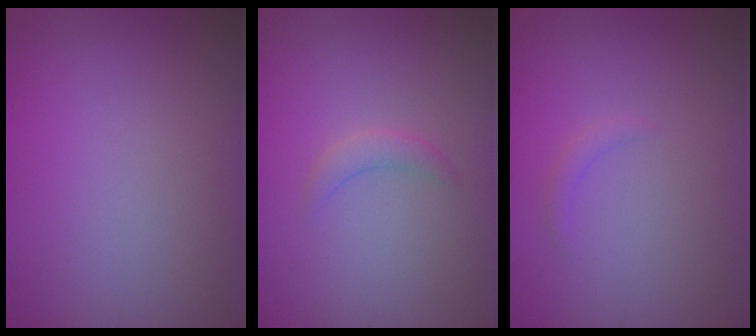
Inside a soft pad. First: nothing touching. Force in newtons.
{"total": 1.2, "press": 1.2, "slide": 0.0}
{"total": 0.7, "press": 0.7, "slide": 0.1}